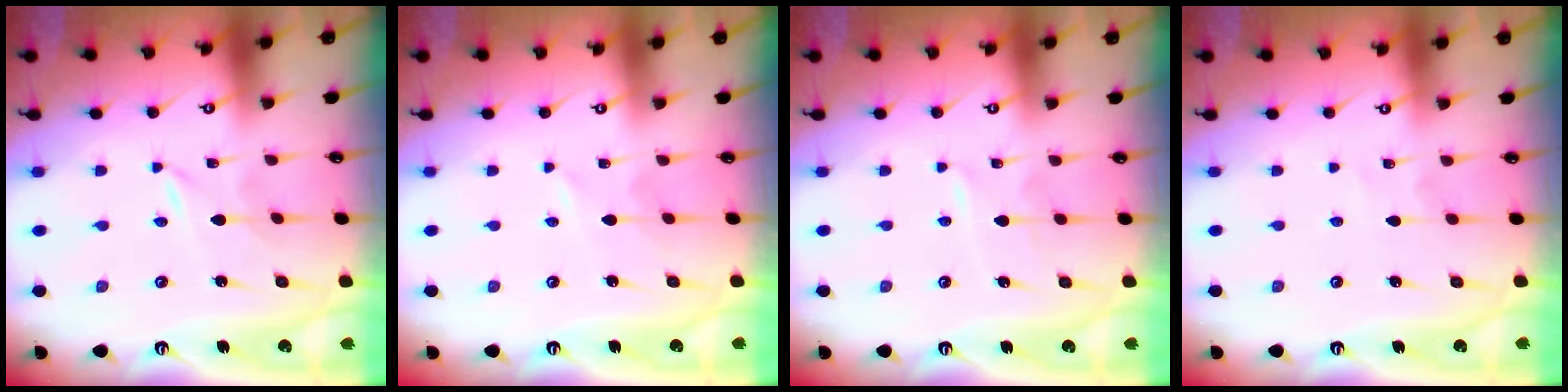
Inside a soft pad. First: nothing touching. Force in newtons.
{"total": 1.7, "press": 1.7, "slide": 0.3}
{"total": 1.5, "press": 1.4, "slide": 0.2}
{"total": 2.7, "press": 2.7, "slide": 0.2}